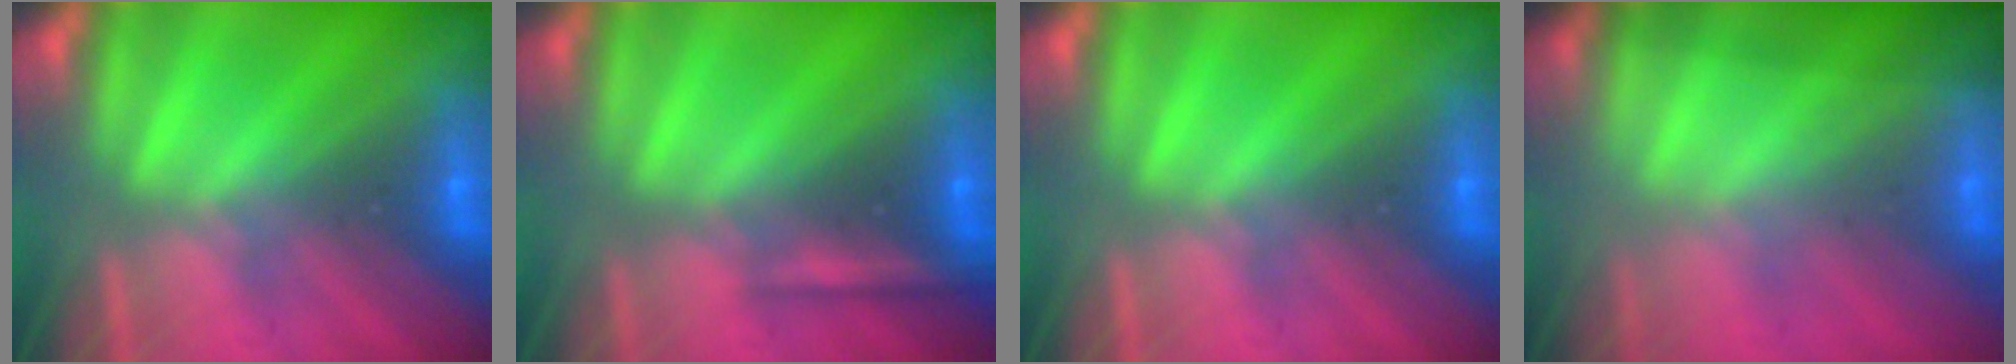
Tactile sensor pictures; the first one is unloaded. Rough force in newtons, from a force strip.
{"total": 2.3}
{"total": 0.0}
{"total": 1.5}